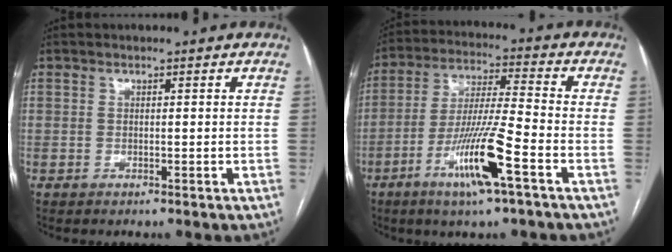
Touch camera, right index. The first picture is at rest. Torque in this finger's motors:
{"motor_torque": [2.14, 0.00, 1.05, 0.21]}